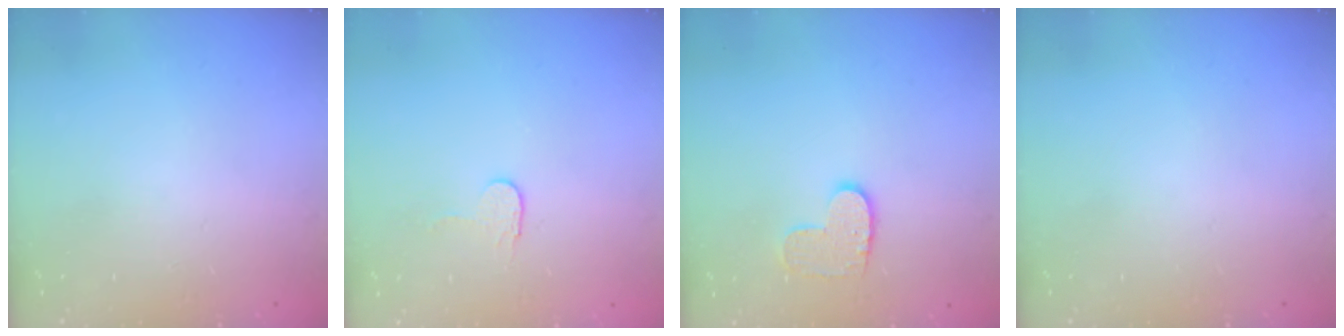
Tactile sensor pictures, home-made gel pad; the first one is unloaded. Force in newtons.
{"total": 3.5, "press": 3.5, "slide": 0.2}
{"total": 7.9, "press": 7.9, "slide": 0.3}
{"total": 0.0}